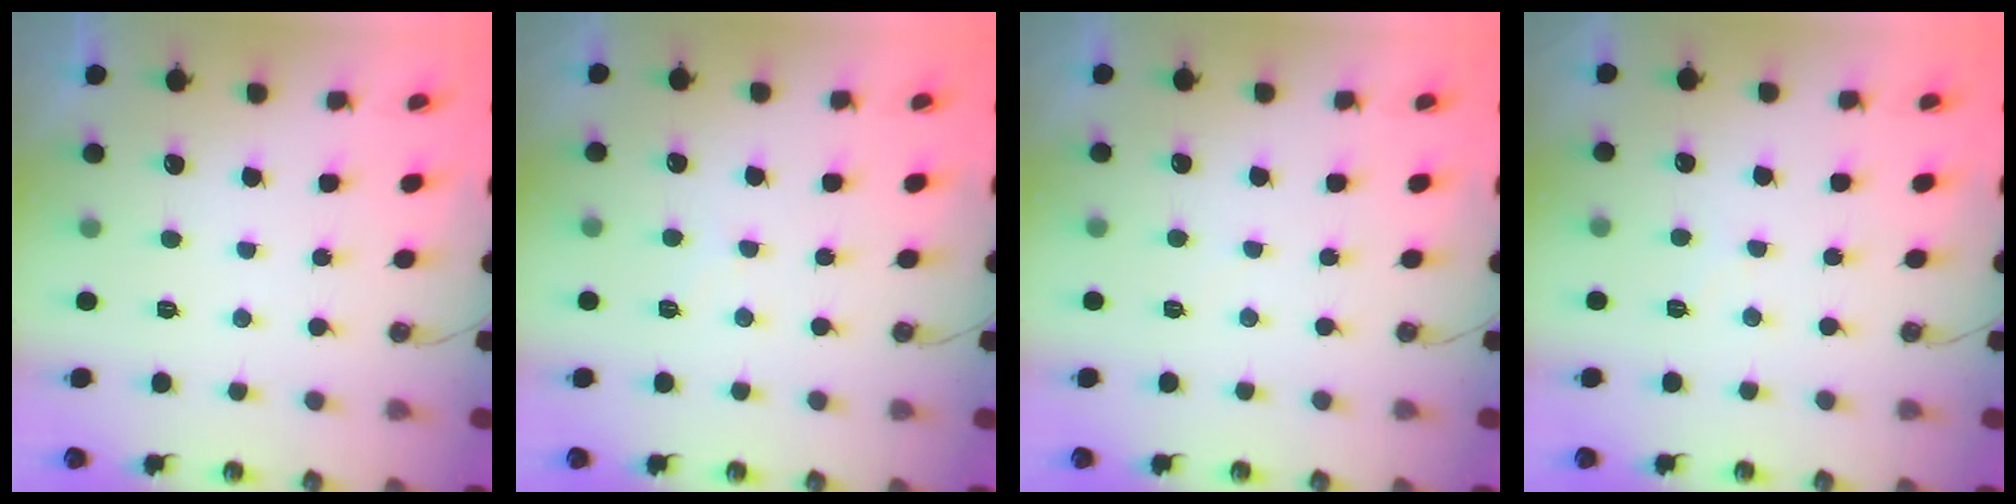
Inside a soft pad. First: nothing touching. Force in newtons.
{"total": 4.8, "press": 4.8, "slide": 0.7}
{"total": 1.2, "press": 1.2, "slide": 0.3}
{"total": 3.6, "press": 3.5, "slide": 0.6}